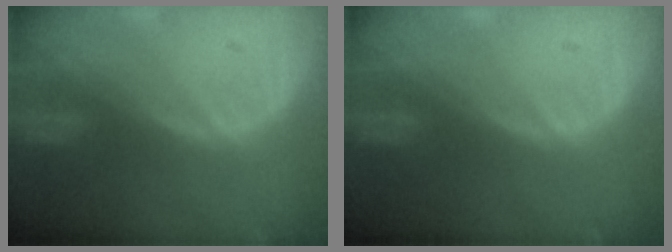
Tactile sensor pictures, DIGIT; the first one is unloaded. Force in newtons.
{"total": 0.7, "press": 0.1, "slide": 0.7}